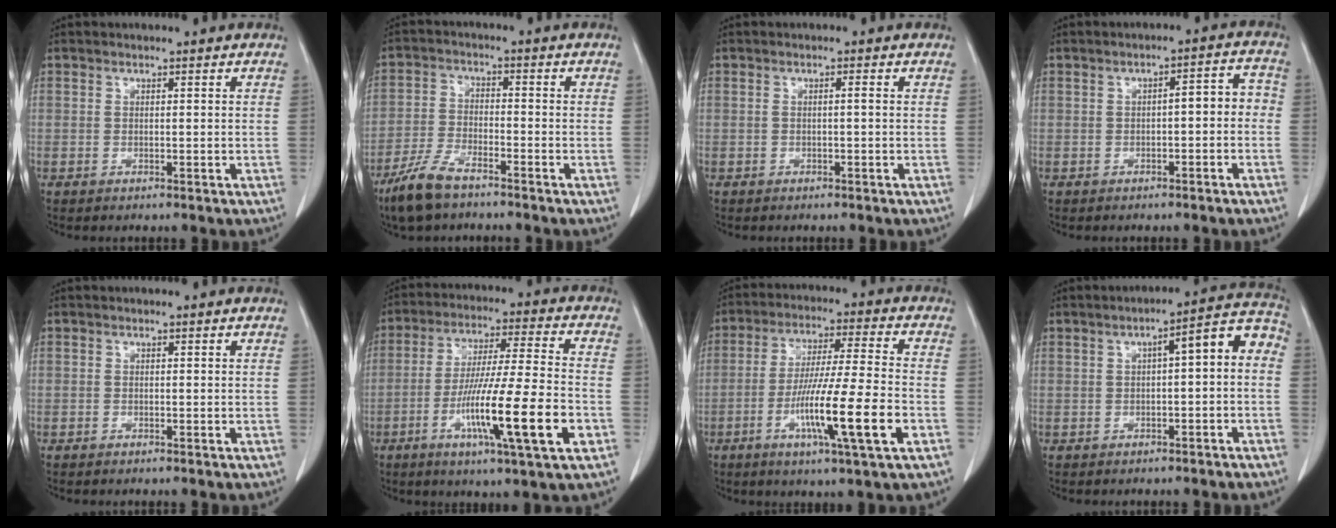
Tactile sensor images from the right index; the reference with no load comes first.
{"total": 7.2, "force": [-5.5, 2.0, 4.2], "torque": [-0.095, -0.012, -0.109]}
{"total": 0.7, "force": [0.0, 0.0, 0.7], "torque": [-0.012, 0.001, 0.000]}
{"total": 4.2, "force": [-0.8, 1.4, 3.9], "torque": [-0.045, 0.029, -0.011]}
{"total": 0.0}
{"total": 16.9, "force": [-5.8, 0.2, 15.8], "torque": [-0.275, -0.017, -0.097]}
{"total": 14.4, "force": [-4.9, -0.2, 13.6], "torque": [-0.246, -0.016, -0.087]}
{"total": 7.2, "force": [0.1, 1.7, 7.0], "torque": [-0.083, 0.038, -0.006]}